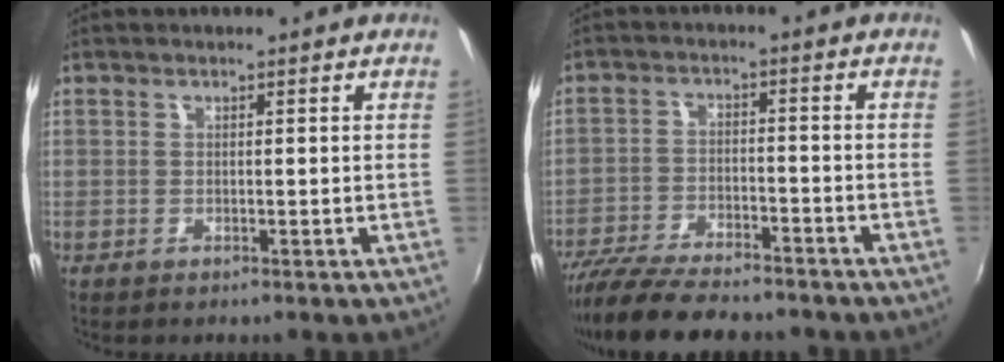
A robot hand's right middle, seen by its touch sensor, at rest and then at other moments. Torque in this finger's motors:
{"motor_torque": [1.05, -1.08, 0.23, 0.13]}